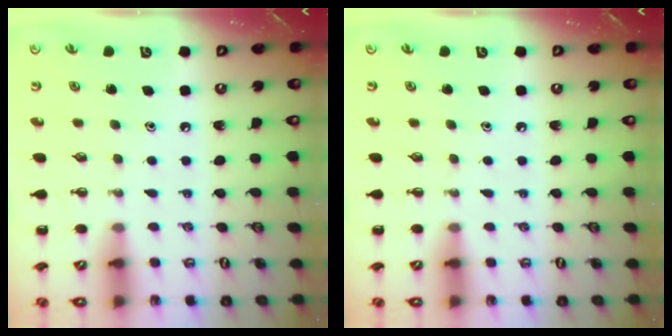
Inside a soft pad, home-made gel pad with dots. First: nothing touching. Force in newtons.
{"total": 0.0}